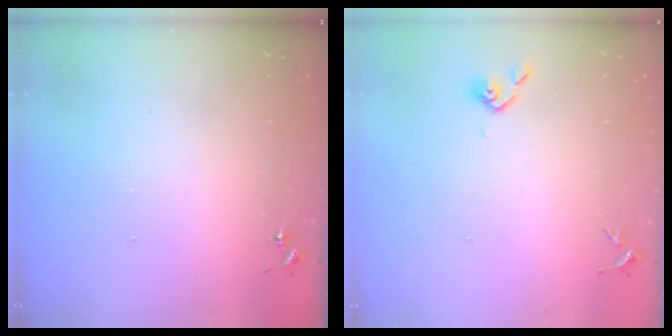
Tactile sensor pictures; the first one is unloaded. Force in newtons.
{"total": 3.6, "press": 3.6, "slide": 0.8}